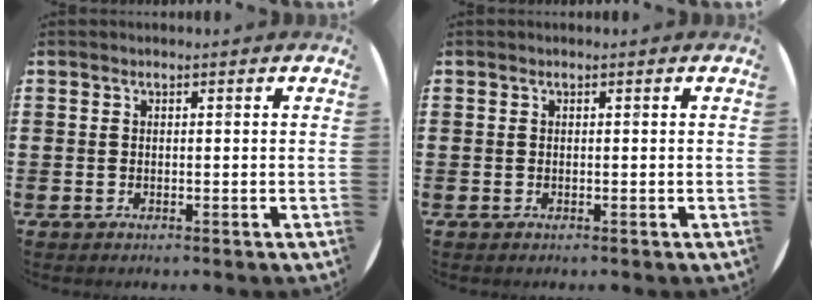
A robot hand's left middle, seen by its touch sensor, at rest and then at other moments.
{"total": 0.0}